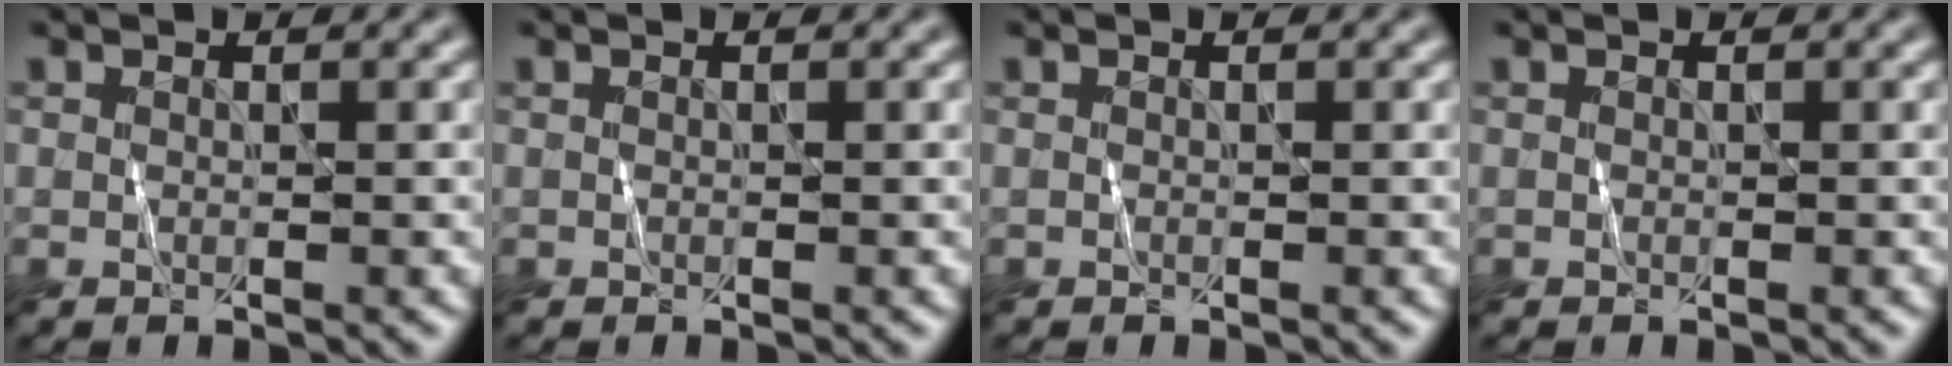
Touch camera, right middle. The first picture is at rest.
{"total": 0.0}
{"total": 0.0}
{"total": 0.0}